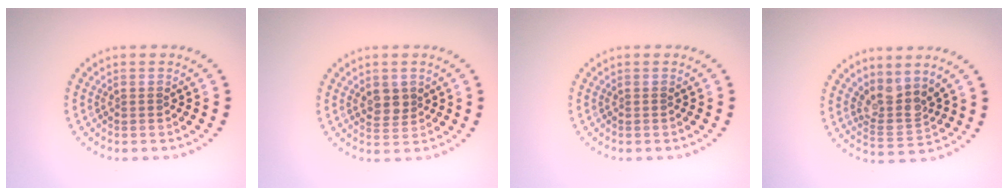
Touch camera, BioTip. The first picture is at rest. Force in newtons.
{"total": 2.1, "press": 2.0, "slide": 0.7}
{"total": 0.0}
{"total": 3.2, "press": 2.4, "slide": 2.1}